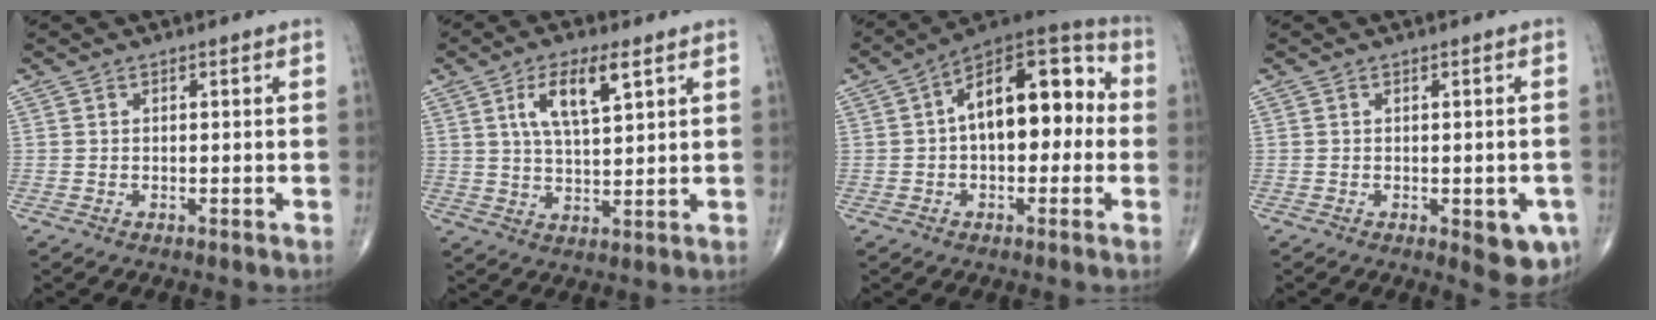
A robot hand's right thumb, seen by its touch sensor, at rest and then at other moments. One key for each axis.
{"total": 9.0, "fx": 3.9, "fy": 3.0, "fz": 7.5, "tx": -0.131, "ty": -0.012, "tz": 0.073}
{"total": 17.0, "fx": 1.2, "fy": 9.1, "fz": 14.3, "tx": -0.189, "ty": 0.049, "tz": 0.006}
{"total": 6.1, "fx": -2.1, "fy": 2.5, "fz": 5.2, "tx": -0.041, "ty": -0.005, "tz": -0.020}